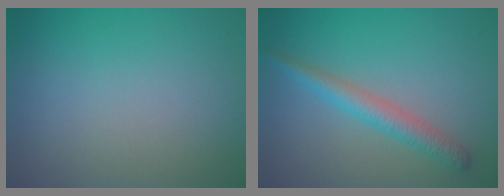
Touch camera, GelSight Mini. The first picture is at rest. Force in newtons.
{"total": 2.8, "press": 2.8, "slide": 0.0}